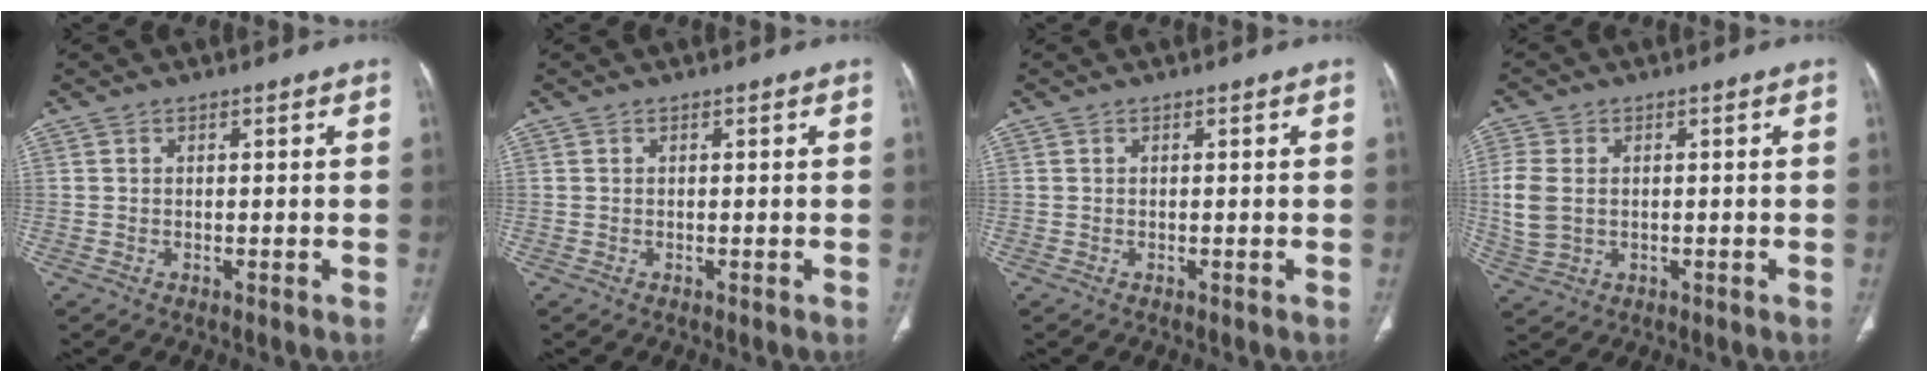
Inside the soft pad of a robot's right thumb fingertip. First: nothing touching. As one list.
[{"total": 0.0}, {"total": 0.0}, {"total": 6.9, "force": [0.2, 5.0, 4.8], "torque": [-0.120, -0.002, 0.010]}]